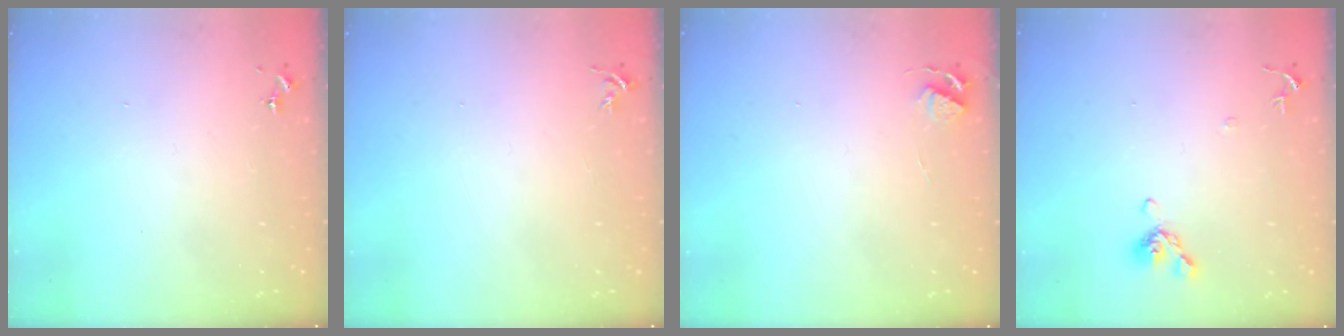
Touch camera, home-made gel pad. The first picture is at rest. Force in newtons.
{"total": 3.7, "press": 3.7, "slide": 0.5}
{"total": 3.9, "press": 3.8, "slide": 0.5}
{"total": 8.7, "press": 8.5, "slide": 1.8}